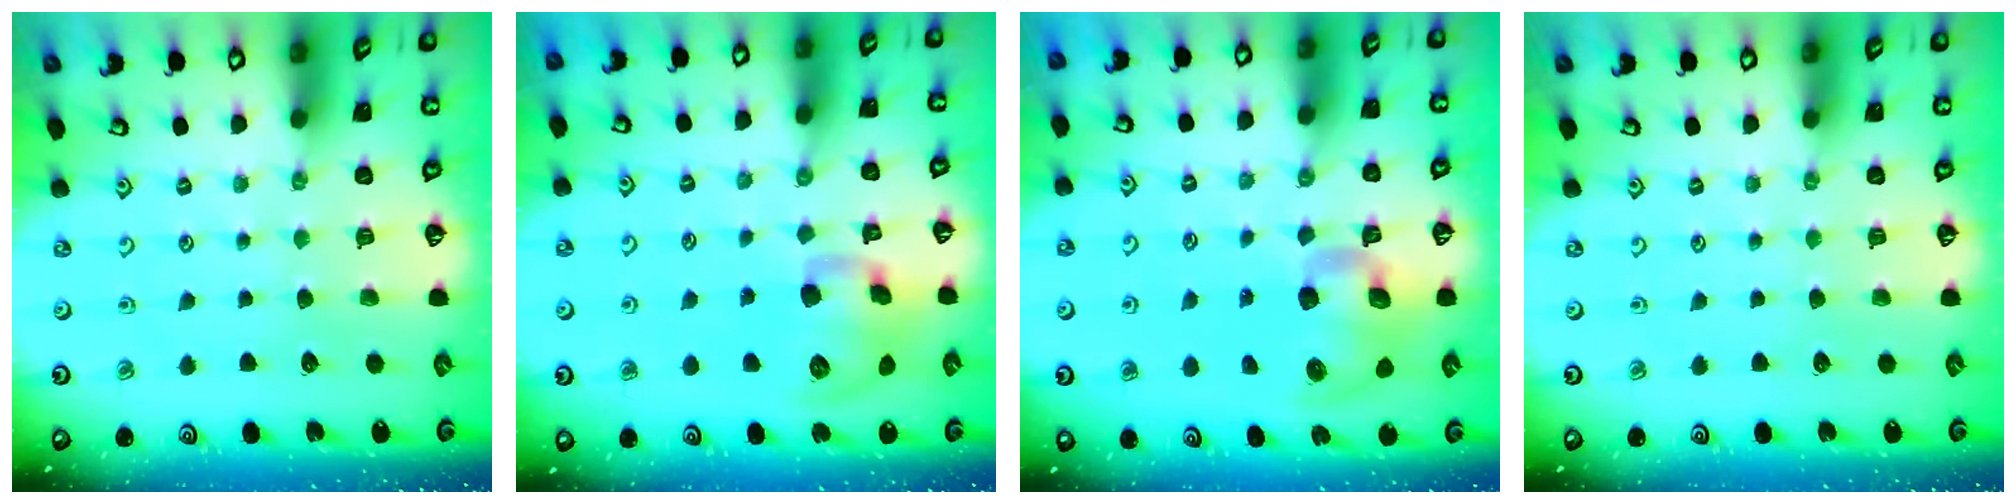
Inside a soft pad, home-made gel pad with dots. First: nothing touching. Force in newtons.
{"total": 13.0, "press": 12.8, "slide": 2.3}
{"total": 11.5, "press": 11.4, "slide": 1.9}
{"total": 0.0}